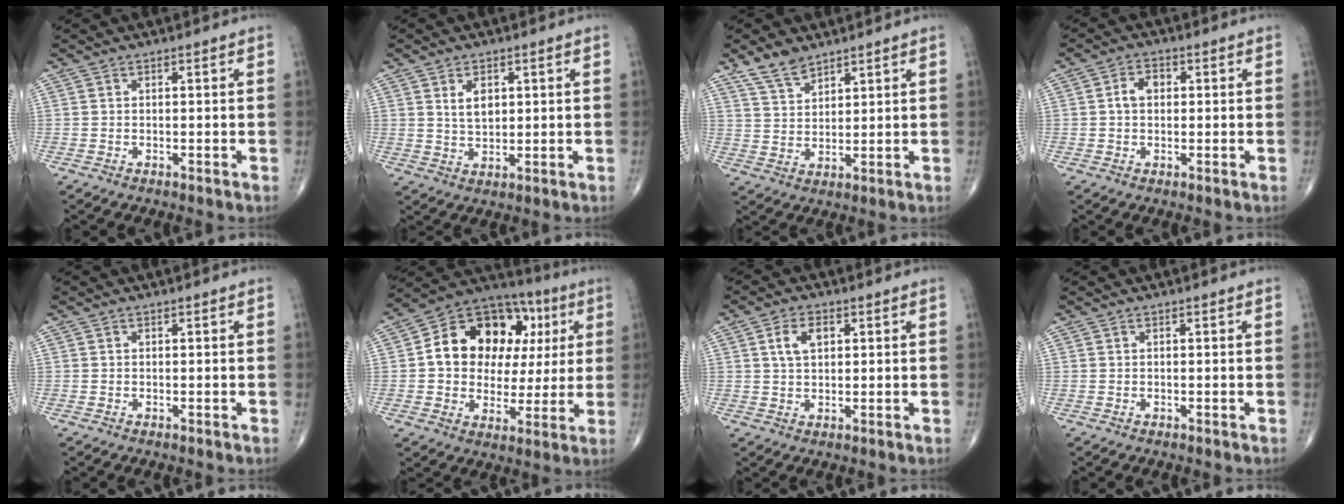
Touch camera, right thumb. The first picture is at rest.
{"total": 4.5, "force": [1.6, 2.8, 3.2], "torque": [-0.044, -0.014, 0.032]}
{"total": 5.7, "force": [4.5, 2.7, 2.4], "torque": [-0.032, -0.024, 0.092]}
{"total": 3.6, "force": [0.4, 2.6, 2.5], "torque": [-0.038, 0.013, 0.002]}
{"total": 0.0}
{"total": 20.5, "force": [4.5, 14.7, 13.5], "torque": [-0.161, 0.027, 0.072]}
{"total": 4.8, "force": [1.5, 2.9, 3.5], "torque": [-0.062, 0.002, 0.027]}
{"total": 0.0}